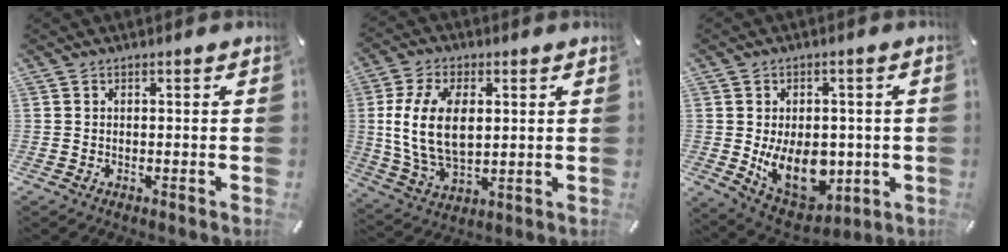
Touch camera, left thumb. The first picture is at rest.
{"total": 13.9, "force": [2.3, 8.8, 10.6], "torque": [-0.238, 0.002, 0.039]}
{"total": 15.0, "force": [-2.1, 10.7, 10.3], "torque": [-0.160, -0.011, -0.026]}